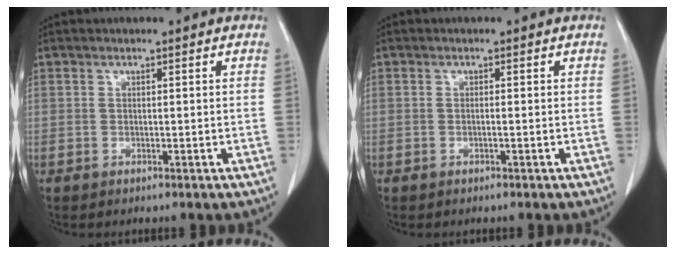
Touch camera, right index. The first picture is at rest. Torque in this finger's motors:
{"motor_torque": [0.03, 0.17, -0.03, 0.01]}